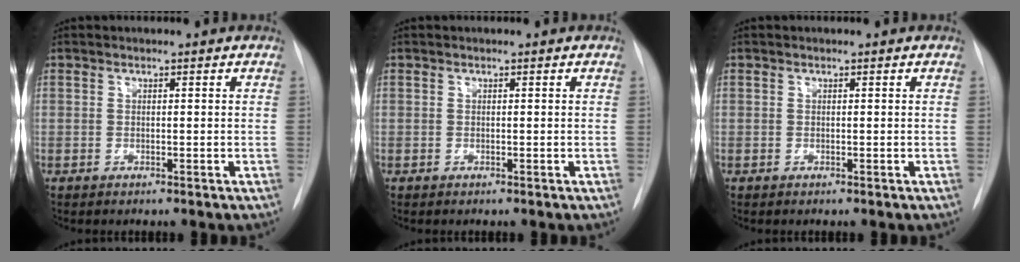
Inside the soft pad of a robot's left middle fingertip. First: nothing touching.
{"total": 0.0}
{"total": 0.0}